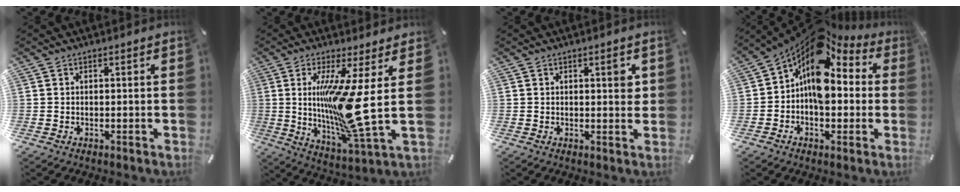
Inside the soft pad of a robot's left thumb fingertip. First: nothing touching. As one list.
[{"total": 19.1, "force": [2.1, 2.4, 18.8], "torque": [-0.349, -0.043, 0.022]}, {"total": 3.0, "force": [1.1, 1.2, 2.5], "torque": [-0.020, -0.008, 0.010]}, {"total": 12.3, "force": [3.0, 8.5, 8.3], "torque": [-0.157, -0.035, 0.052]}]